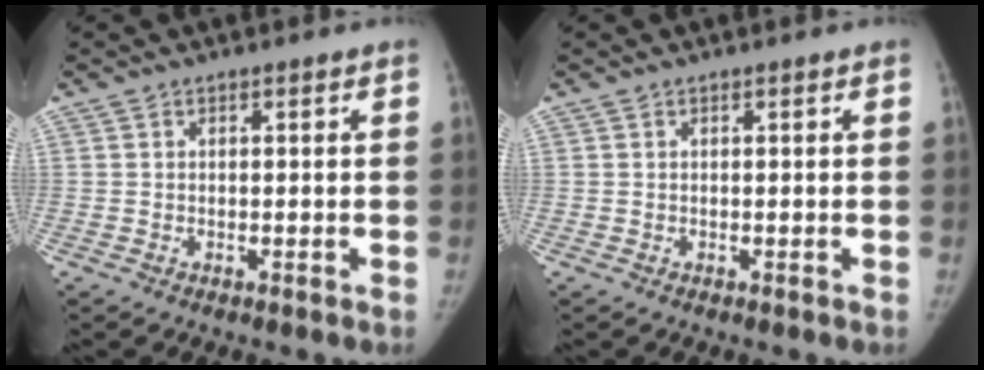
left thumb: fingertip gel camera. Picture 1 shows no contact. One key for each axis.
{"total": 0.0}